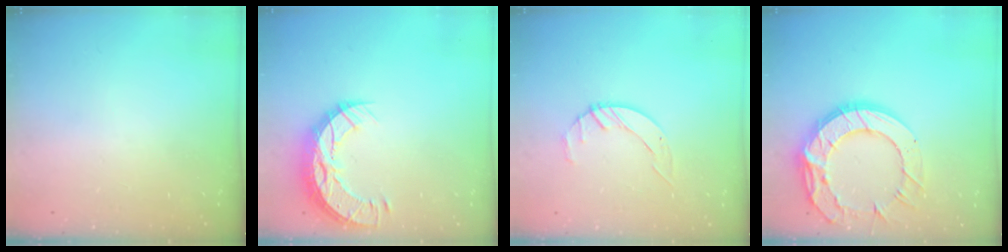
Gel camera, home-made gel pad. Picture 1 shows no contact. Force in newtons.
{"total": 11.7, "press": 11.7, "slide": 0.8}
{"total": 3.2, "press": 3.2, "slide": 0.4}
{"total": 18.8, "press": 18.7, "slide": 1.6}